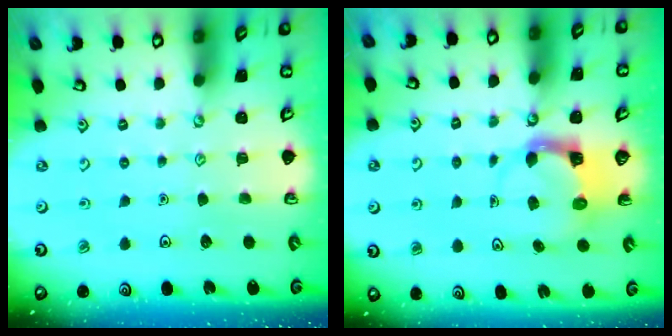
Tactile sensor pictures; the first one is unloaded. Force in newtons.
{"total": 3.7, "press": 3.7, "slide": 0.4}